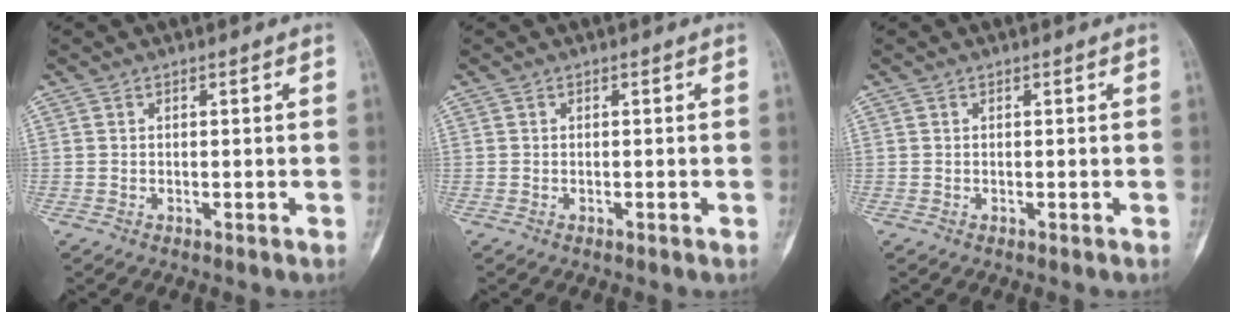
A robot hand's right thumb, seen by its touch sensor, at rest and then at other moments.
{"total": 0.0}
{"total": 0.0}